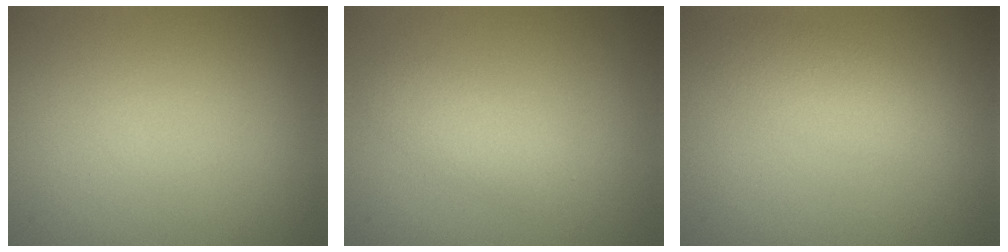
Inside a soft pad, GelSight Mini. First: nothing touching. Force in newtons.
{"total": 2.2, "press": 2.2, "slide": 0.0}
{"total": 2.8, "press": 2.8, "slide": 0.2}